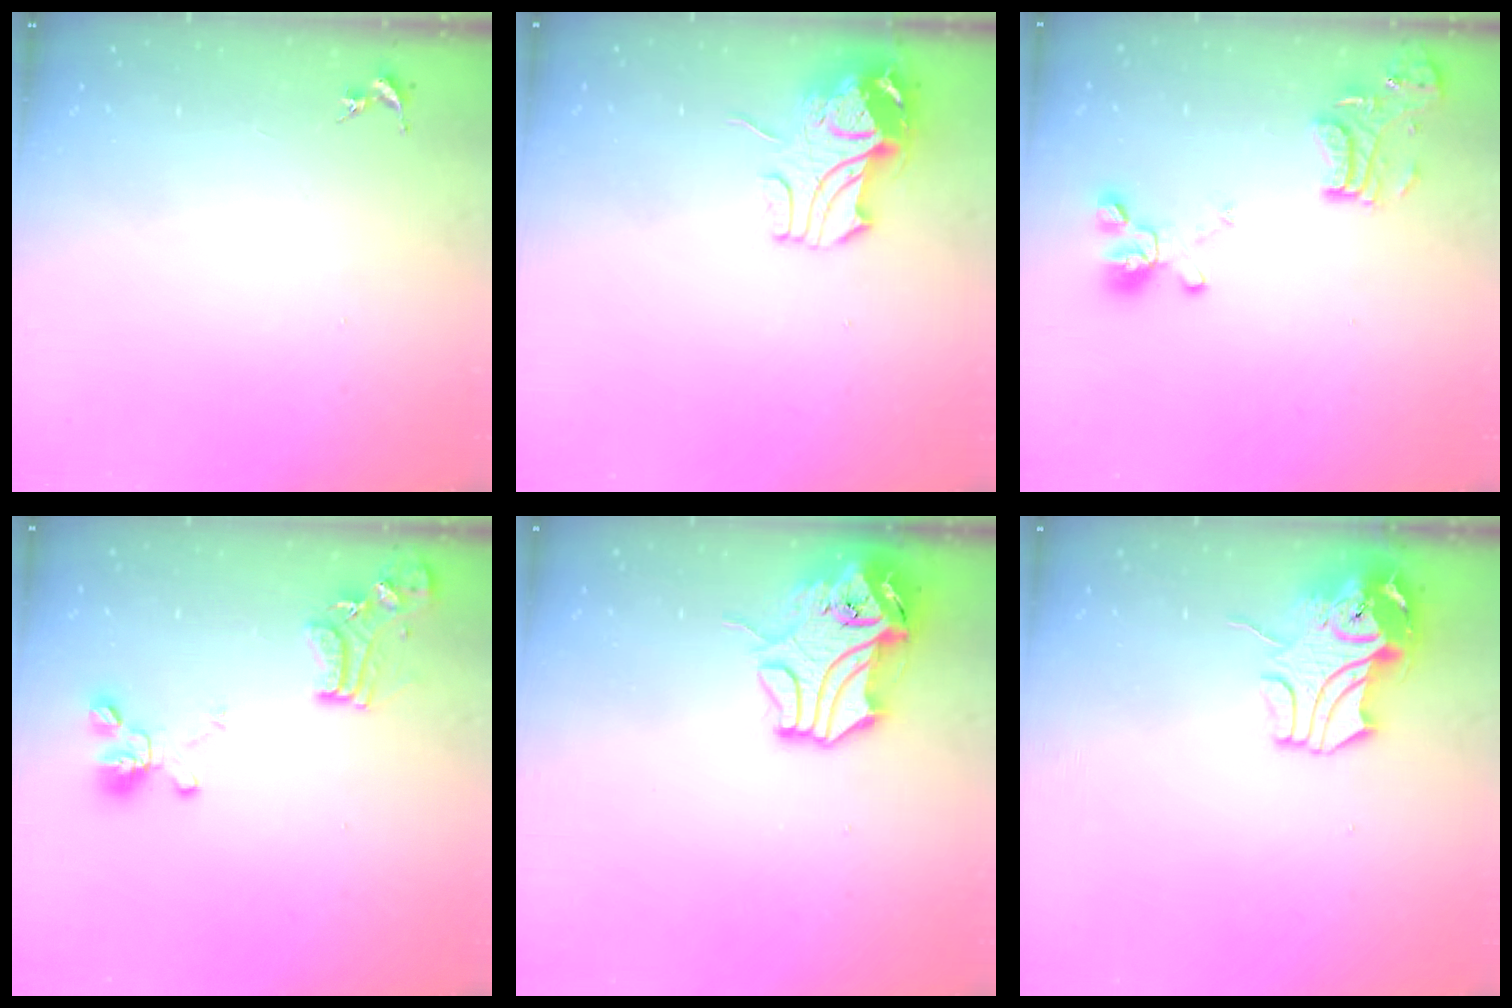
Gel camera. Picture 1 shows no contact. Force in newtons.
{"total": 9.7, "press": 9.7, "slide": 1.0}
{"total": 14.4, "press": 14.2, "slide": 2.0}
{"total": 16.0, "press": 15.8, "slide": 1.9}
{"total": 12.0, "press": 11.9, "slide": 1.6}
{"total": 11.2, "press": 11.0, "slide": 1.9}